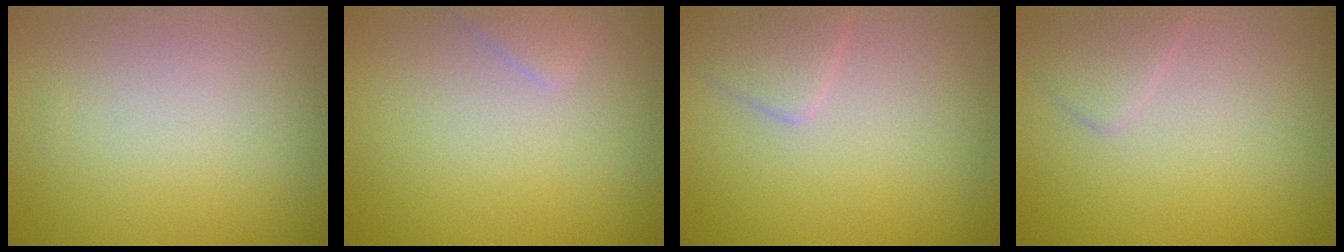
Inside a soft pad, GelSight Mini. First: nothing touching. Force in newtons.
{"total": 1.1, "press": 1.1, "slide": 0.1}
{"total": 2.1, "press": 2.1, "slide": 0.1}
{"total": 1.6, "press": 1.6, "slide": 0.1}